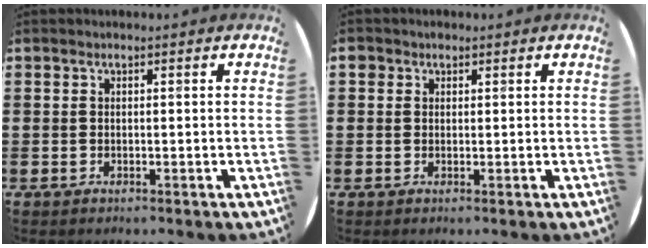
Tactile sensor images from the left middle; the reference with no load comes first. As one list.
[{"total": 1.2, "force": [0.9, 0.8, 0.2], "torque": [0.005, 0.003, 0.014]}]